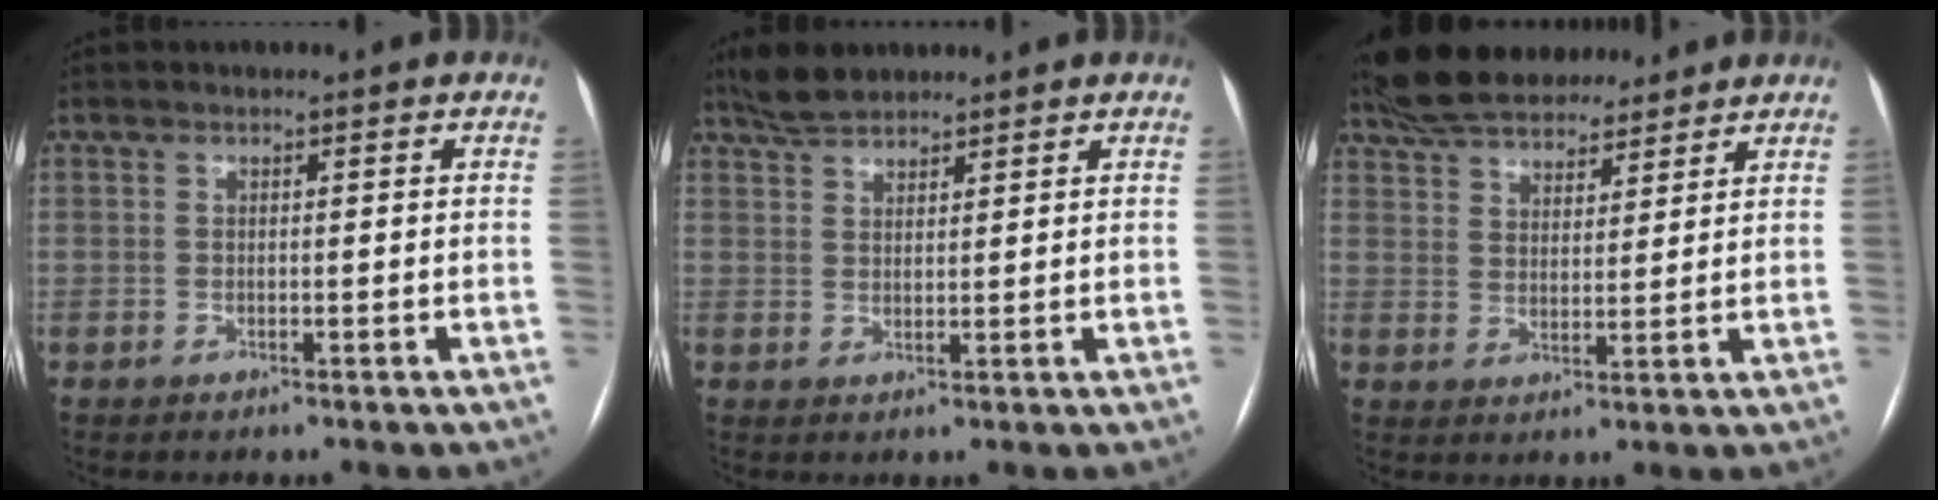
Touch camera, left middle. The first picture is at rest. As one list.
[{"total": 4.2, "force": [3.8, 1.2, 1.3], "torque": [-0.034, 0.014, 0.074]}, {"total": 14.9, "force": [12.9, 4.8, 5.6], "torque": [-0.103, 0.033, 0.209]}]